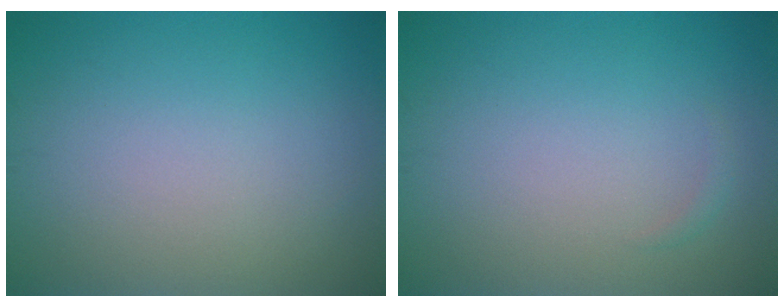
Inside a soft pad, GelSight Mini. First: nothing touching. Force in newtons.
{"total": 0.5, "press": 0.5, "slide": 0.0}